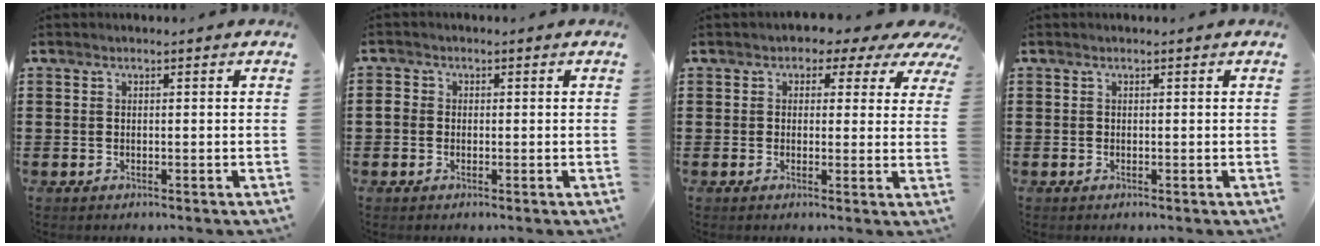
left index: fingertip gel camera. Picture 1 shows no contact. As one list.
[{"total": 1.6, "force": [-0.4, 1.4, 0.7], "torque": [-0.023, 0.002, -0.011]}, {"total": 2.3, "force": [1.1, 1.9, 0.8], "torque": [-0.015, -0.006, 0.009]}, {"total": 0.0}]